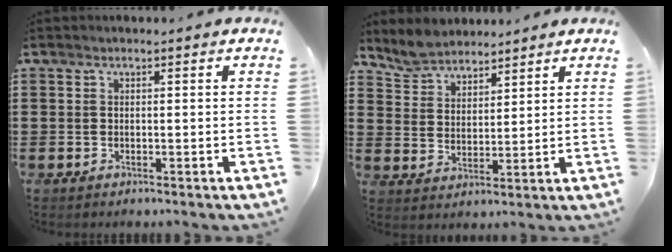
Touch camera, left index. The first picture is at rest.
{"total": 5.0, "force": [4.8, 1.6, 0.3], "torque": [-0.027, -0.008, 0.090]}